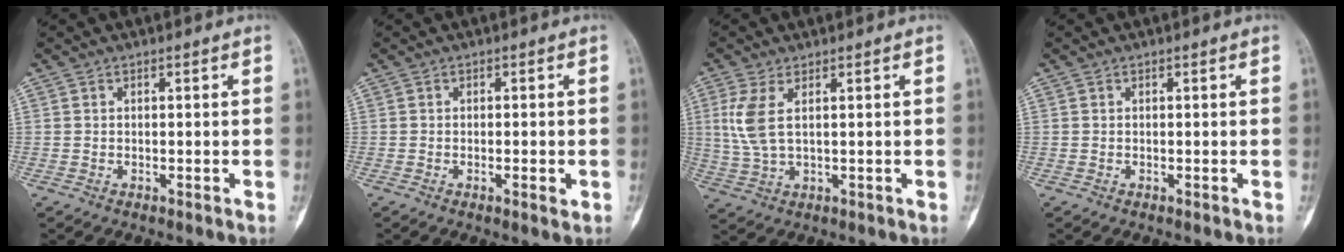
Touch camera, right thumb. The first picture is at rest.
{"total": 2.1, "force": [-0.7, 0.6, 1.9], "torque": [-0.031, -0.001, -0.009]}
{"total": 6.2, "force": [1.7, 2.6, 5.4], "torque": [-0.136, -0.002, 0.043]}
{"total": 0.0}